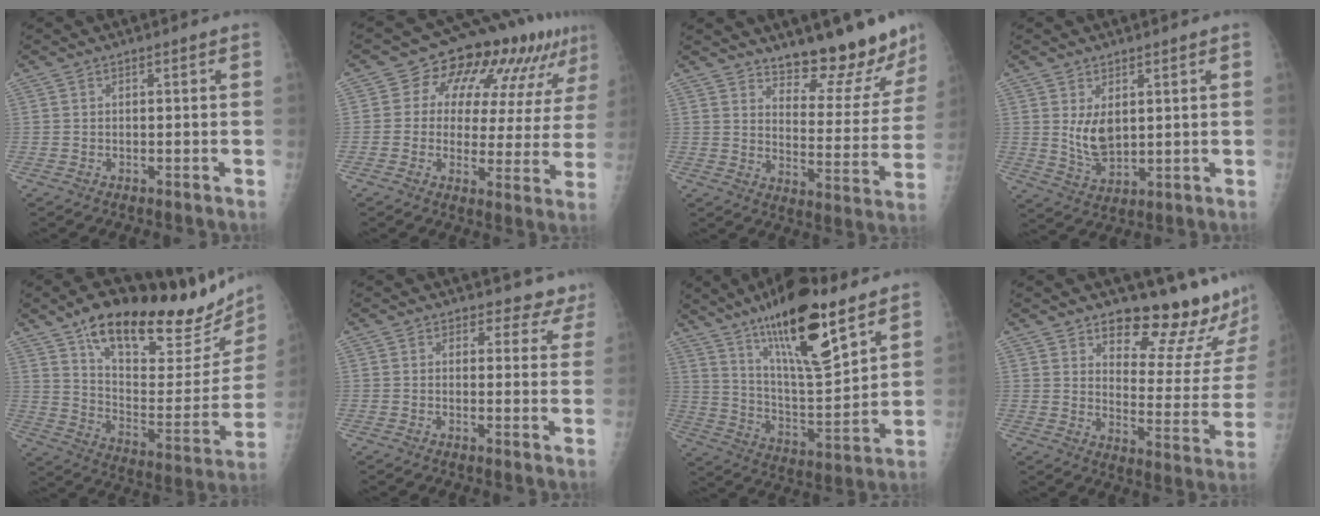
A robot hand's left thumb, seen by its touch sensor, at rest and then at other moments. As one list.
[{"total": 17.3, "force": [8.4, 9.2, 12.0], "torque": [-0.121, -0.003, 0.108]}, {"total": 14.2, "force": [12.8, 3.8, 4.9], "torque": [-0.017, -0.118, 0.170]}, {"total": 6.4, "force": [1.8, 3.9, 4.6], "torque": [-0.071, -0.023, 0.047]}, {"total": 29.5, "force": [20.7, 9.8, 18.6], "torque": [-0.242, -0.067, 0.312]}, {"total": 6.2, "force": [5.3, 3.2, -0.3], "torque": [0.049, -0.024, 0.035]}, {"total": 21.7, "force": [13.6, 5.9, 15.8], "torque": [-0.245, -0.066, 0.237]}, {"total": 19.1, "force": [15.4, 6.1, 9.5], "torque": [-0.072, -0.134, 0.197]}]